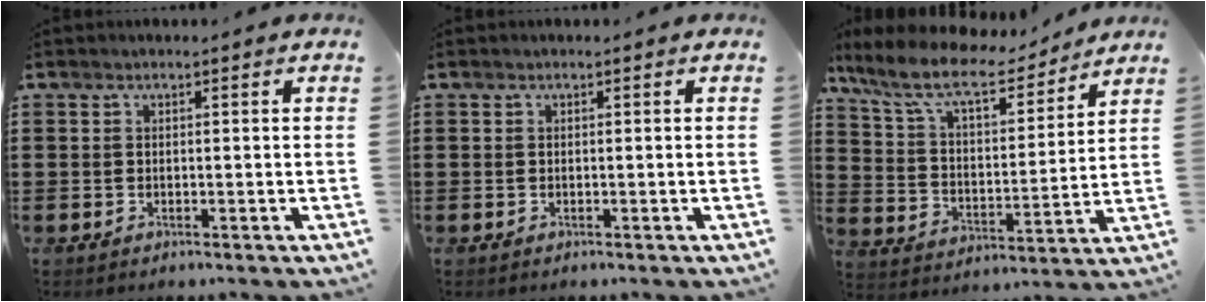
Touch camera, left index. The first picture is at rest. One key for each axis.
{"total": 0.0}
{"total": 10.4, "fx": 8.7, "fy": 2.3, "fz": 5.3, "tx": -0.137, "ty": -0.041, "tz": 0.149}